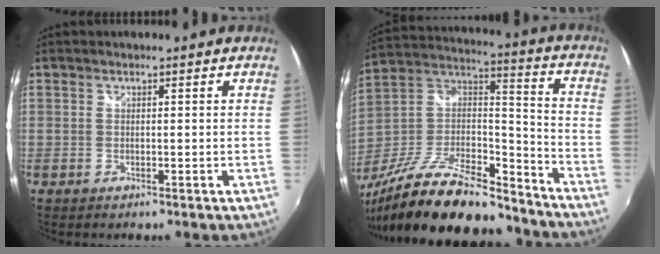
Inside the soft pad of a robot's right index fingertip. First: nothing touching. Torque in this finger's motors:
{"motor_torque": [0.58, -0.61, 0.61, 0.10]}